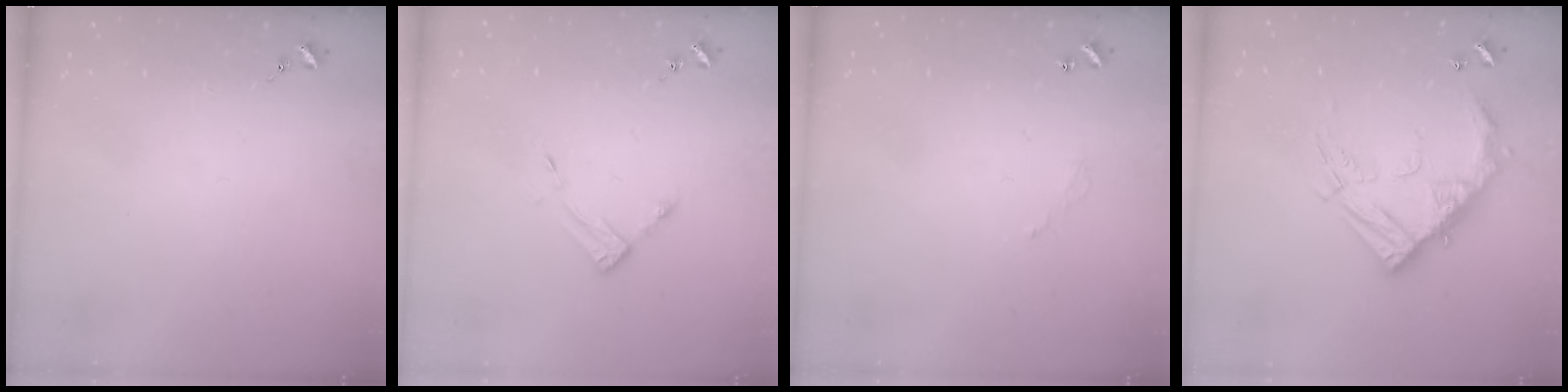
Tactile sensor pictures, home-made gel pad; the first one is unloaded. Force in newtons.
{"total": 3.5, "press": 3.4, "slide": 0.3}
{"total": 3.0, "press": 3.0, "slide": 0.2}
{"total": 19.4, "press": 19.2, "slide": 2.1}